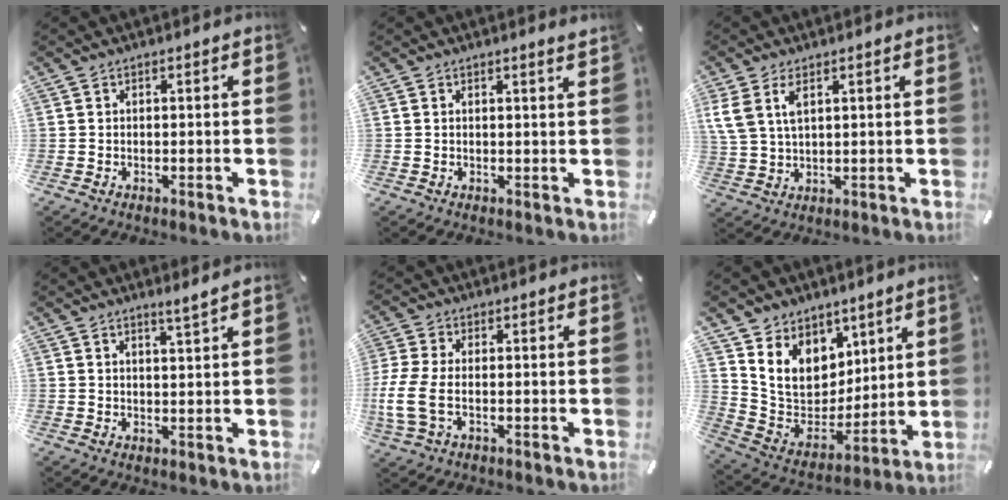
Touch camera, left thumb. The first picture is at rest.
{"total": 1.2, "force": [0.9, -0.1, 0.7], "torque": [-0.012, -0.002, 0.017]}
{"total": 5.9, "force": [2.9, 3.0, 4.1], "torque": [-0.102, -0.002, 0.050]}
{"total": 2.6, "force": [2.3, -0.3, 1.2], "torque": [-0.026, -0.012, 0.041]}
{"total": 8.3, "force": [-1.6, 4.4, 6.8], "torque": [-0.149, -0.005, -0.025]}
{"total": 13.3, "force": [6.4, 10.8, 4.2], "torque": [-0.092, -0.055, 0.133]}